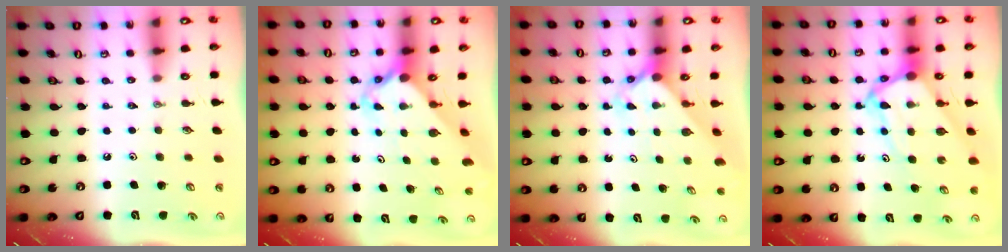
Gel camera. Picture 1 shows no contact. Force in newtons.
{"total": 2.7, "press": 2.7, "slide": 0.2}
{"total": 2.4, "press": 2.3, "slide": 0.2}
{"total": 9.1, "press": 9.1, "slide": 0.9}